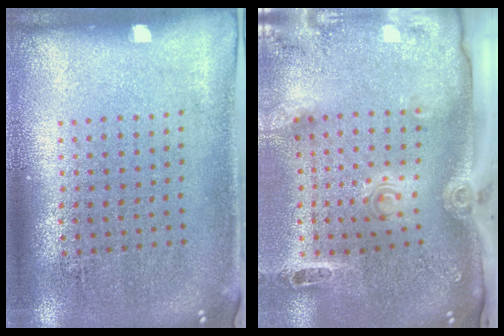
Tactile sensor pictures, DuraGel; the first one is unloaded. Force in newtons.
{"total": 3.1, "press": 2.1, "slide": 2.3}